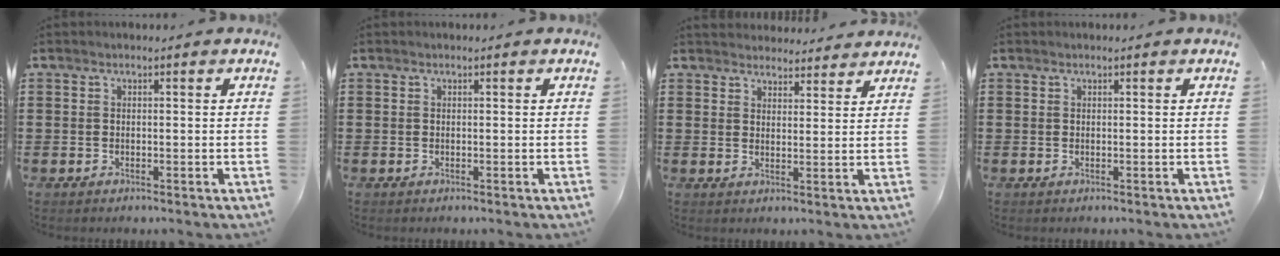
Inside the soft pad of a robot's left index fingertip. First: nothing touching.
{"total": 0.0}
{"total": 3.4, "force": [3.3, 0.5, -0.2], "torque": [-0.005, -0.010, 0.064]}
{"total": 0.0}